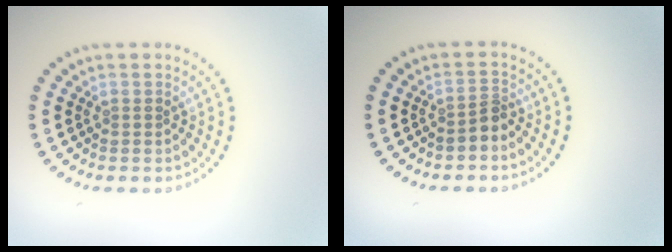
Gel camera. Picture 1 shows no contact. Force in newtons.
{"total": 1.7, "press": 1.2, "slide": 1.2}